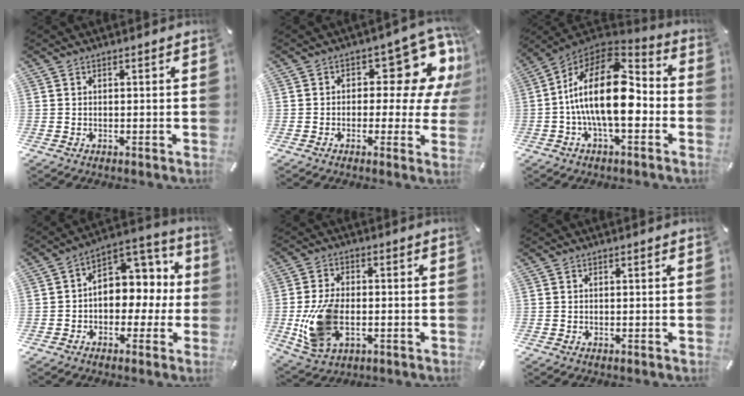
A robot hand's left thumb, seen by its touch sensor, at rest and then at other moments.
{"total": 12.3, "force": [5.3, 6.1, 9.3], "torque": [-0.111, -0.051, 0.086]}
{"total": 20.5, "force": [-1.3, 10.1, 17.8], "torque": [-0.337, 0.001, -0.026]}
{"total": 9.1, "force": [0.7, 7.8, 4.6], "torque": [-0.054, -0.013, 0.015]}
{"total": 12.7, "force": [-2.5, 7.9, 9.7], "torque": [-0.212, -0.002, -0.038]}
{"total": 0.0}